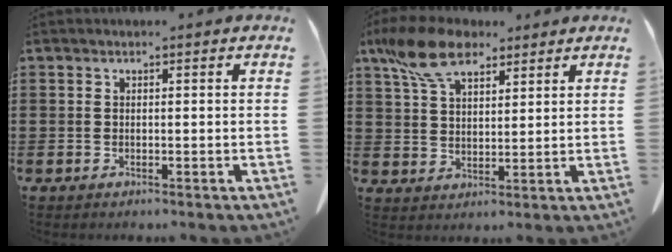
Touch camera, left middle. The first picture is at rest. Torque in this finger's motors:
{"motor_torque": [2.14, 0.00, 0.39, 0.21]}